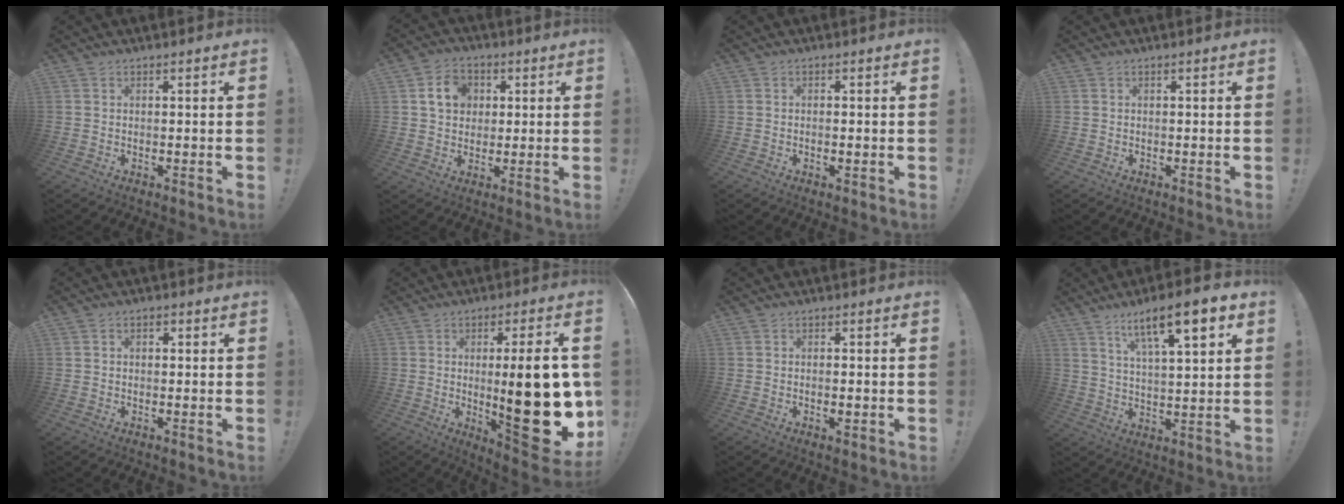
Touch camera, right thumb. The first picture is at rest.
{"total": 8.9, "force": [2.7, 7.4, 4.1], "torque": [-0.062, 0.004, 0.054]}
{"total": 1.0, "force": [-0.4, -0.1, 0.9], "torque": [-0.008, -0.005, -0.009]}
{"total": 0.0}
{"total": 1.1, "force": [-0.1, 0.8, 0.7], "torque": [-0.005, 0.001, -0.004]}
{"total": 25.2, "force": [-1.7, 6.9, 24.2], "torque": [-0.349, -0.021, -0.020]}
{"total": 1.7, "force": [-0.6, 0.4, 1.5], "torque": [-0.017, -0.002, -0.011]}
{"total": 13.9, "force": [7.8, 3.0, 11.1], "torque": [-0.168, -0.036, 0.117]}